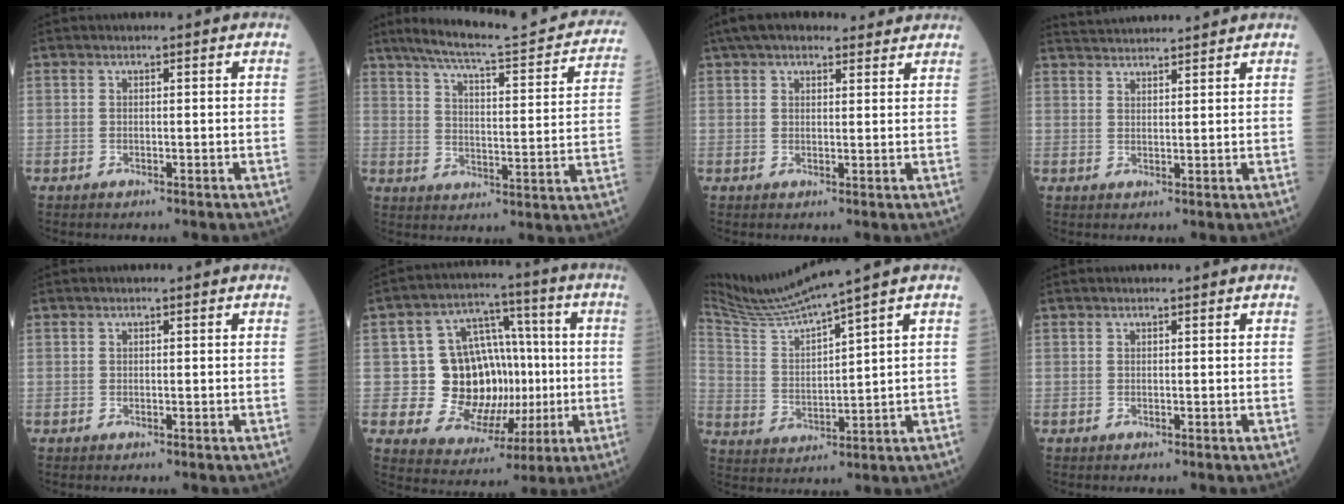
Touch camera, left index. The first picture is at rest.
{"total": 22.1, "force": [19.1, 2.6, 10.8], "torque": [-0.154, -0.020, 0.240]}
{"total": 10.7, "force": [8.9, 3.4, 4.8], "torque": [-0.070, 0.046, 0.131]}
{"total": 7.3, "force": [7.1, -0.3, 1.7], "torque": [-0.036, 0.032, 0.110]}
{"total": 0.0}
{"total": 13.7, "force": [-0.6, 11.1, 8.1], "torque": [-0.131, 0.035, 0.010]}
{"total": 9.3, "force": [8.2, -2.7, 3.5], "torque": [-0.079, -0.006, 0.166]}
{"total": 0.0}